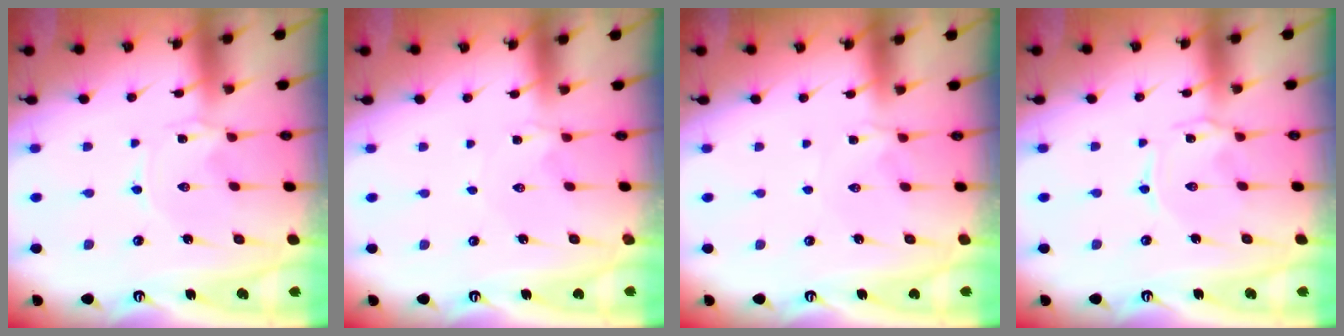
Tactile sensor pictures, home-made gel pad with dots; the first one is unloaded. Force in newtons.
{"total": 1.4, "press": 1.3, "slide": 0.4}
{"total": 2.8, "press": 2.8, "slide": 0.4}
{"total": 0.9, "press": 0.8, "slide": 0.2}